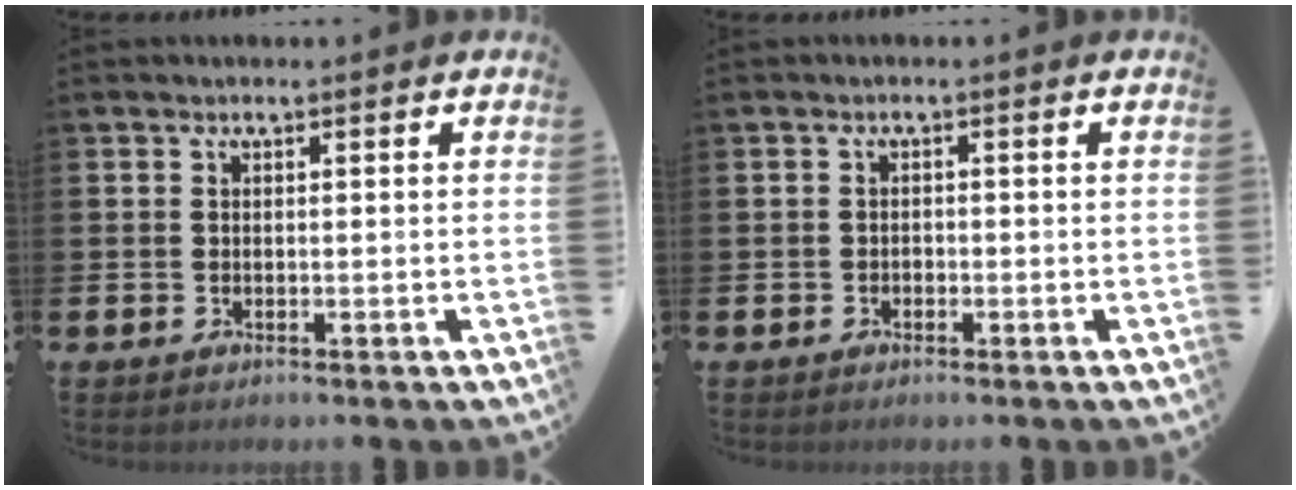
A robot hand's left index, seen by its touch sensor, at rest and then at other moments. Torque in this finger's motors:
{"motor_torque": [-0.13, 0.22, -0.03, -0.01]}